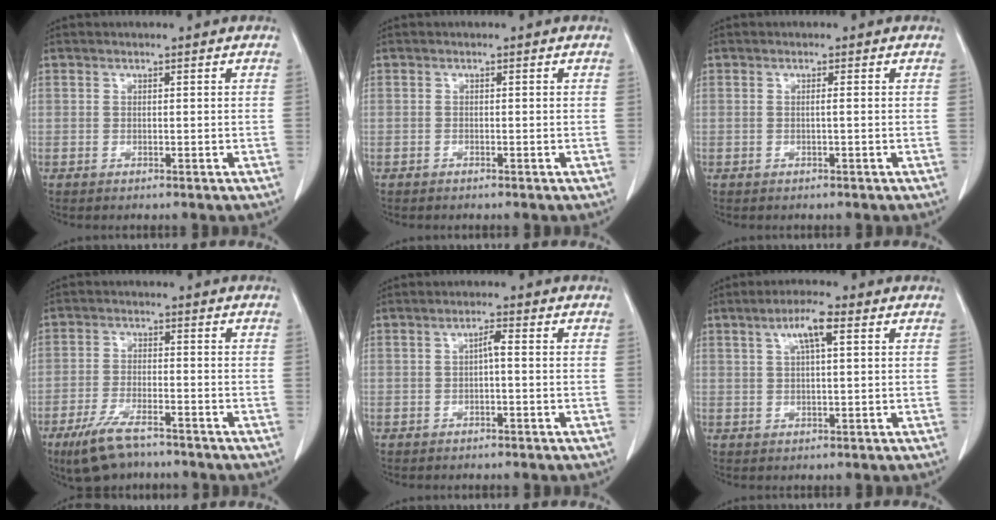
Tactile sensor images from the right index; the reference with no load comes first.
{"total": 0.0}
{"total": 0.6, "force": [0.0, -0.2, 0.5], "torque": [-0.005, 0.003, 0.001]}
{"total": 8.2, "force": [-6.1, 2.4, 4.8], "torque": [-0.097, -0.015, -0.107]}
{"total": 1.7, "force": [-0.2, 0.2, 1.7], "torque": [-0.029, 0.004, -0.003]}
{"total": 5.0, "force": [2.0, 0.6, 4.5], "torque": [-0.084, 0.011, 0.036]}